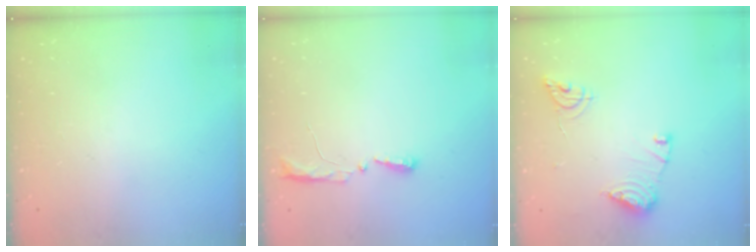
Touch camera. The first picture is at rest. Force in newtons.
{"total": 8.2, "press": 5.2, "slide": 6.2}
{"total": 11.5, "press": 11.4, "slide": 1.0}